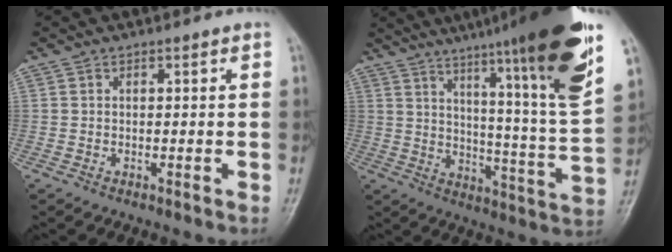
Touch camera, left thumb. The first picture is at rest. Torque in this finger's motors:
{"motor_torque": [3.00, 1.71, 1.91, -0.87, 0.31]}